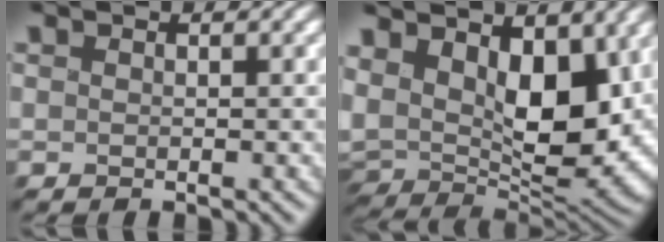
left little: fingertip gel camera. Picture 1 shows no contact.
{"total": 12.4, "force": [3.7, 7.6, 9.1], "torque": [-0.185, -0.015, 0.066]}